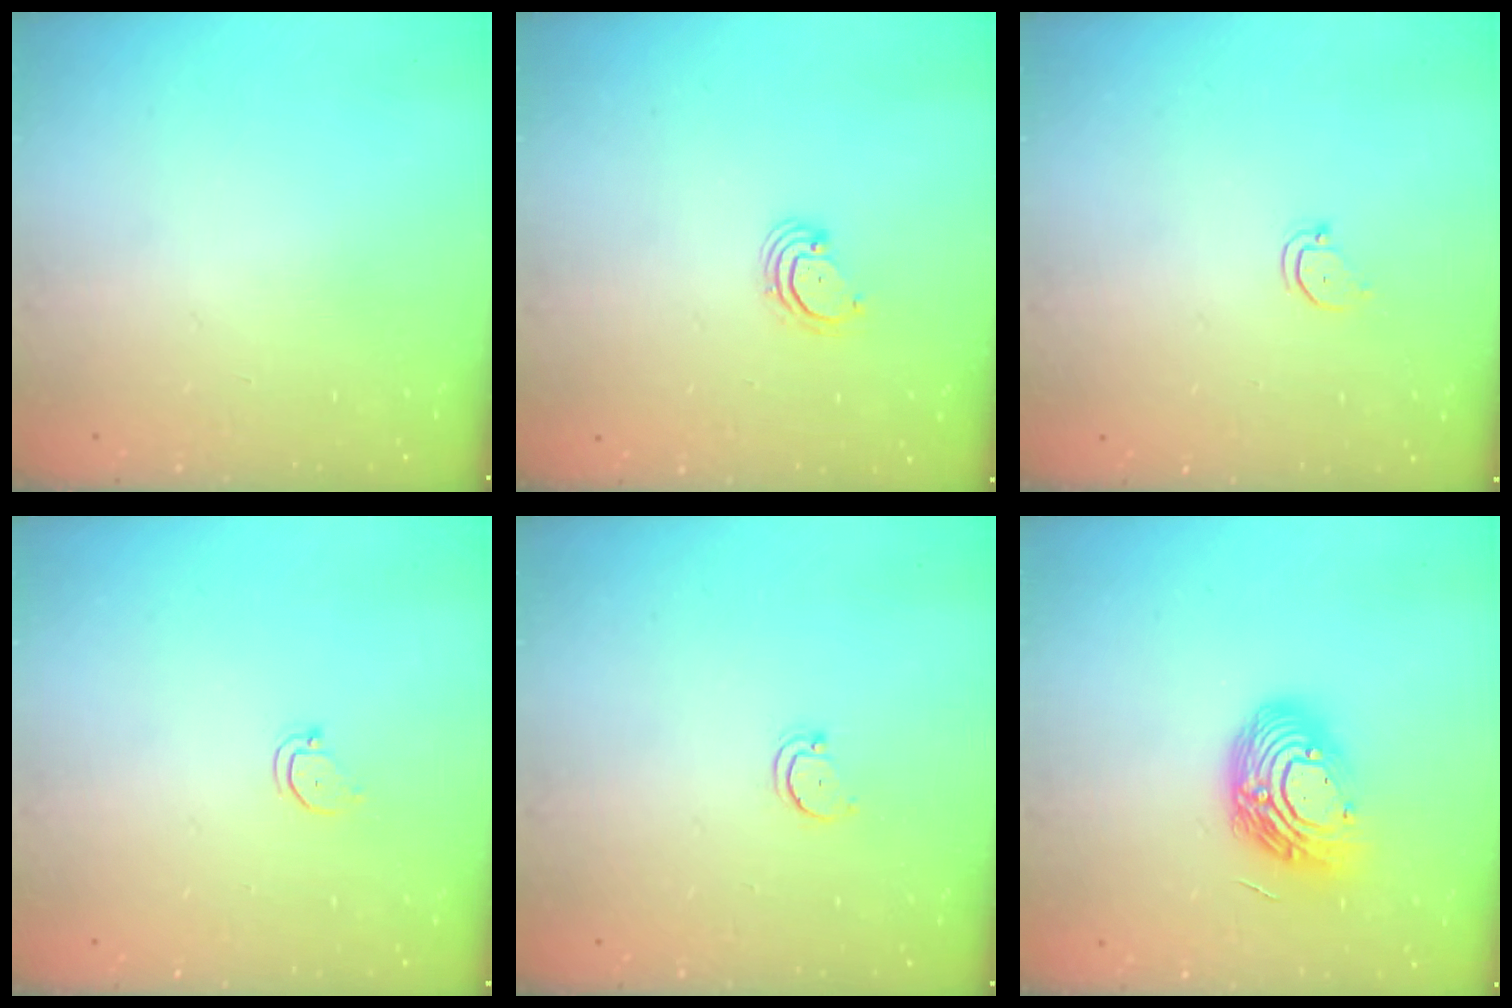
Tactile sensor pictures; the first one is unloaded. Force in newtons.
{"total": 3.0, "press": 3.0, "slide": 0.3}
{"total": 2.4, "press": 2.4, "slide": 0.2}
{"total": 2.4, "press": 2.4, "slide": 0.2}
{"total": 2.3, "press": 2.3, "slide": 0.2}
{"total": 14.2, "press": 14.1, "slide": 1.2}